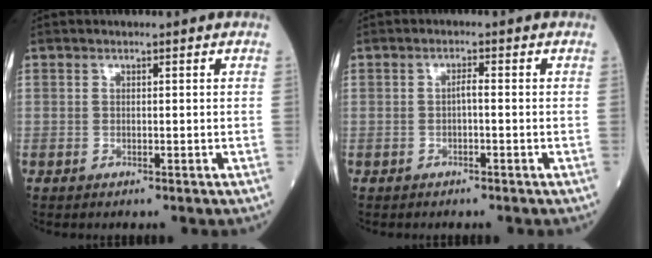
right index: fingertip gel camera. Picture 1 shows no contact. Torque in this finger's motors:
{"motor_torque": [0.31, 0.12, 0.16, 0.04]}